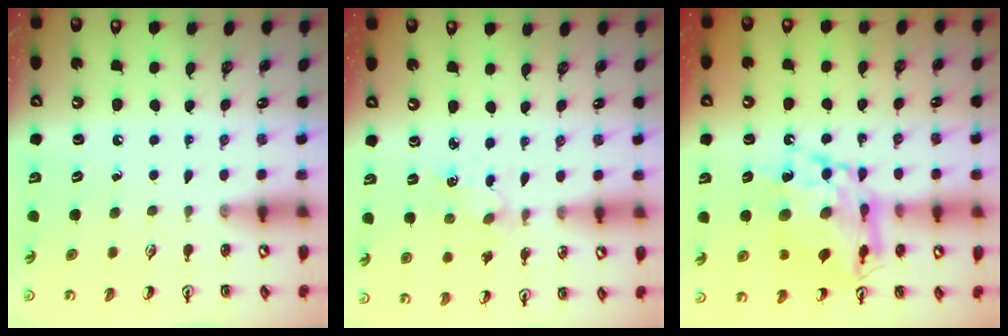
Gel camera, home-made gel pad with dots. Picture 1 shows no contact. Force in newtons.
{"total": 4.1, "press": 4.1, "slide": 0.6}
{"total": 15.5, "press": 15.5, "slide": 1.5}